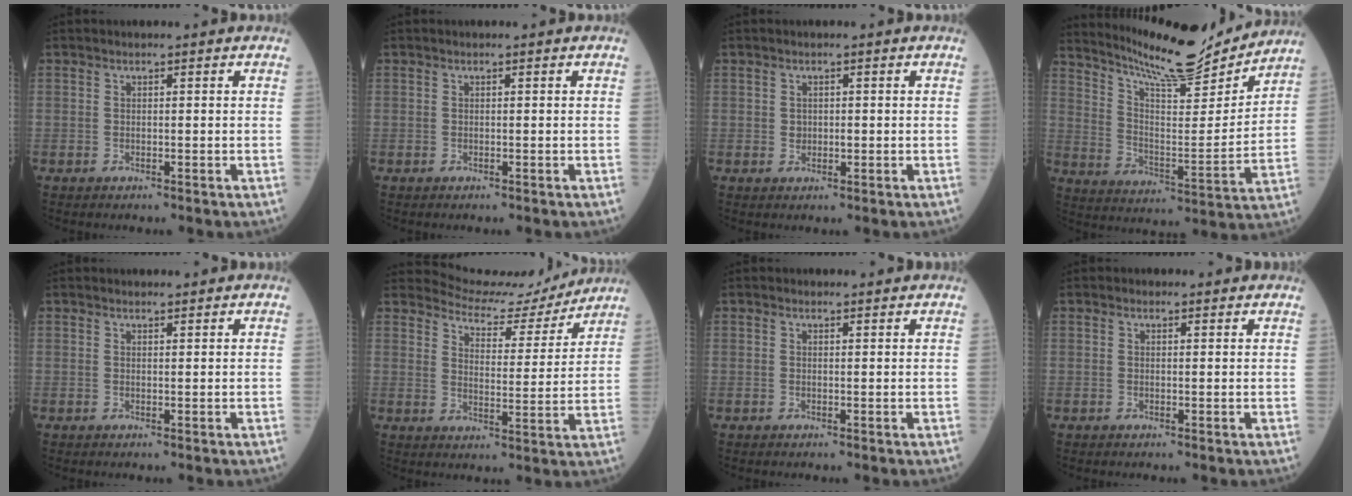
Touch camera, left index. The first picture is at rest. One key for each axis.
{"total": 0.0}
{"total": 1.2, "fx": 0.1, "fy": 1.0, "fz": 0.7, "tx": -0.011, "ty": 0.002, "tz": 0.003}
{"total": 17.3, "fx": 16.1, "fy": 1.6, "fz": 6.0, "tx": -0.112, "ty": -0.018, "tz": 0.253}
{"total": 1.5, "fx": 1.4, "fy": 0.2, "fz": 0.4, "tx": -0.007, "ty": 0.006, "tz": 0.024}
{"total": 10.3, "fx": 10.3, "fy": 1.0, "fz": -0.5, "tx": 0.001, "ty": -0.010, "tz": 0.143}
{"total": 1.1, "fx": 1.1, "fy": 0.1, "fz": 0.0, "tx": -0.011, "ty": 0.002, "tz": 0.015}
{"total": 1.2, "fx": 1.0, "fy": 0.5, "fz": 0.2, "tx": -0.010, "ty": 0.005, "tz": 0.010}